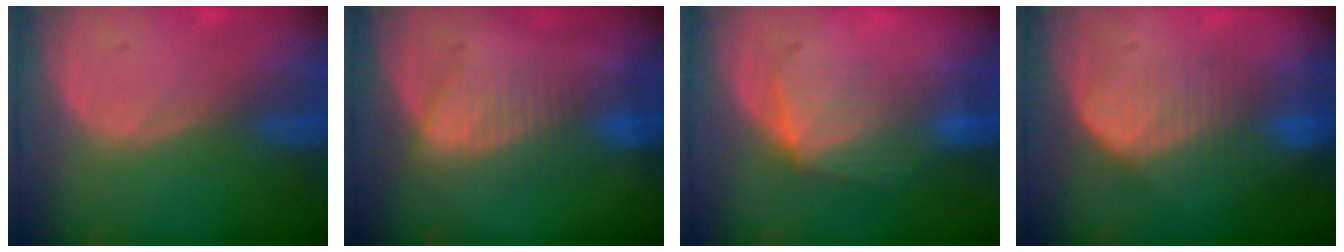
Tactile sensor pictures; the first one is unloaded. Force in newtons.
{"total": 6.9, "press": 6.3, "slide": 2.7}
{"total": 7.1, "press": 6.6, "slide": 2.8}
{"total": 6.7, "press": 6.5, "slide": 1.4}